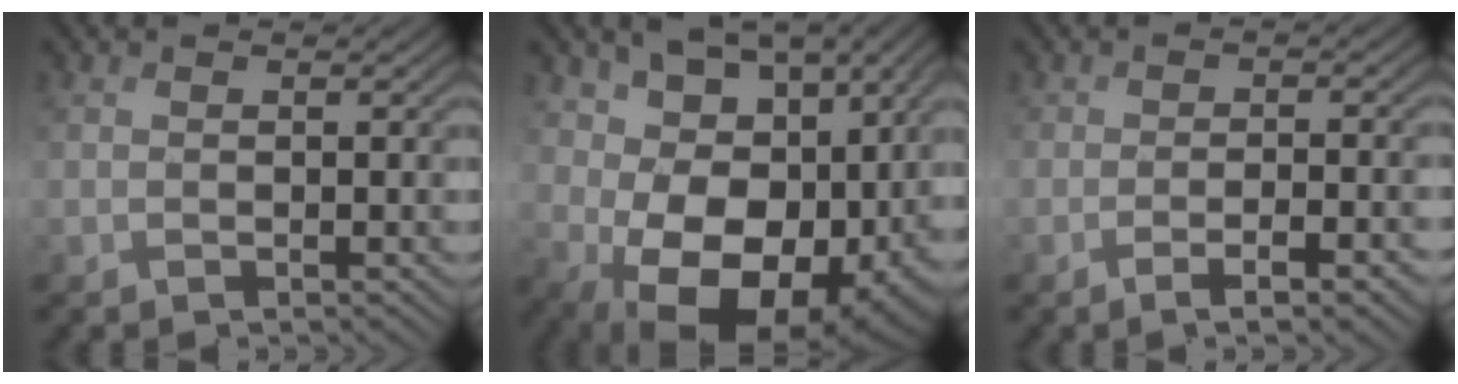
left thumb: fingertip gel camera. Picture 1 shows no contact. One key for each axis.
{"total": 16.6, "fx": 0.3, "fy": 11.7, "fz": 11.7, "tx": -0.183, "ty": -0.059, "tz": 0.058}
{"total": 4.4, "fx": -2.8, "fy": 1.0, "fz": 3.2, "tx": -0.048, "ty": -0.001, "tz": -0.042}